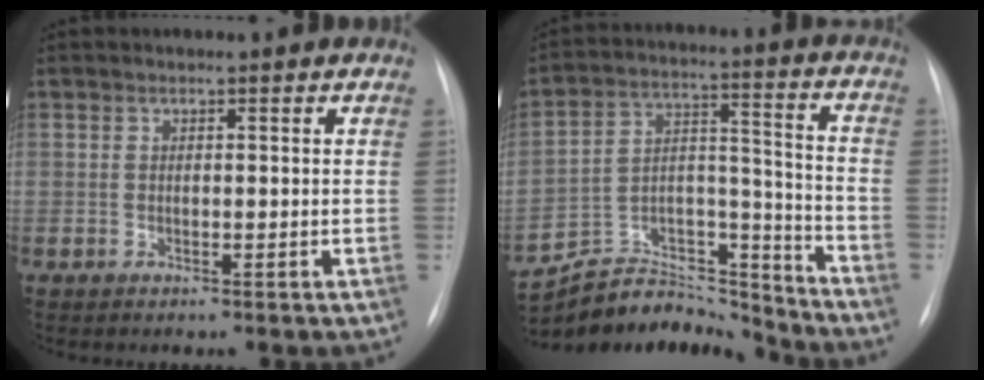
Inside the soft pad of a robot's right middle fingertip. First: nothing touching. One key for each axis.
{"total": 17.7, "fx": -17.2, "fy": 3.8, "fz": 1.8, "tx": -0.035, "ty": 0.054, "tz": -0.278}